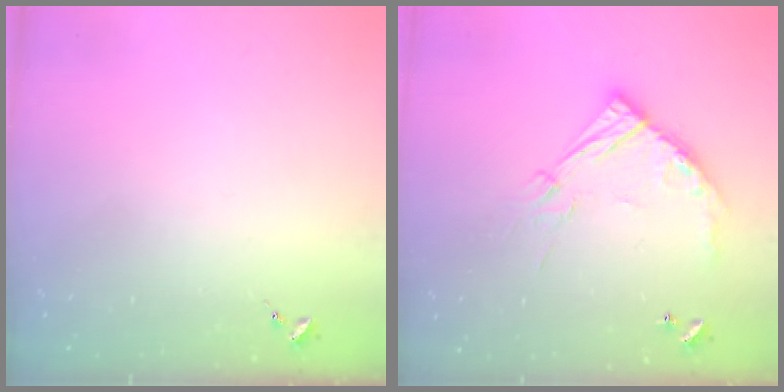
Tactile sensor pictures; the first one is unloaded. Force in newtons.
{"total": 14.3, "press": 14.3, "slide": 1.0}